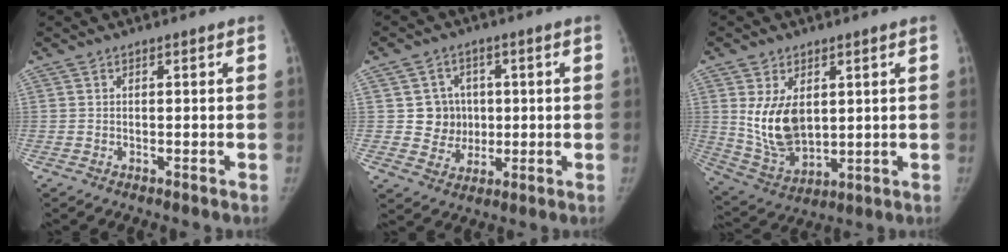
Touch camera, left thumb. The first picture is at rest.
{"total": 7.1, "force": [0.8, 6.8, 1.8], "torque": [0.010, 0.005, 0.017]}
{"total": 11.7, "force": [2.4, 7.3, 8.9], "torque": [-0.142, -0.021, 0.065]}